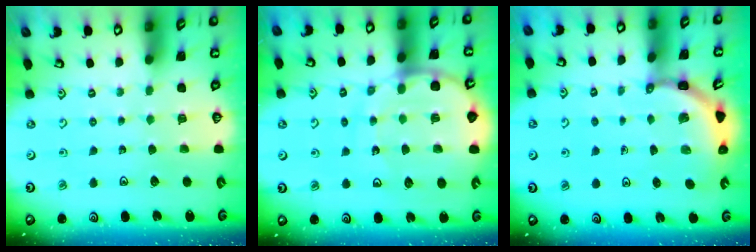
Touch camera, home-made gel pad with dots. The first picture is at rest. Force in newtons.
{"total": 12.1, "press": 12.0, "slide": 1.6}
{"total": 3.6, "press": 3.6, "slide": 0.2}